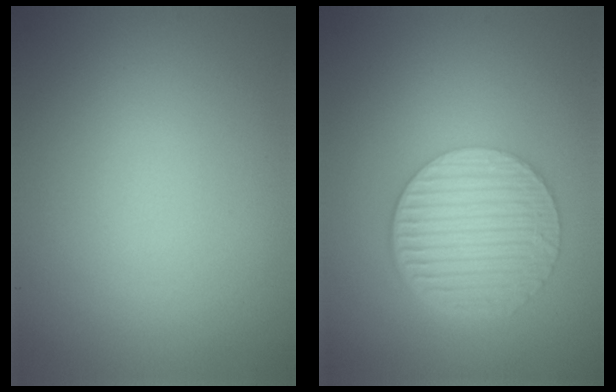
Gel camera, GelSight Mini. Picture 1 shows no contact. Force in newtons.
{"total": 6.5, "press": 4.5, "slide": 4.7}